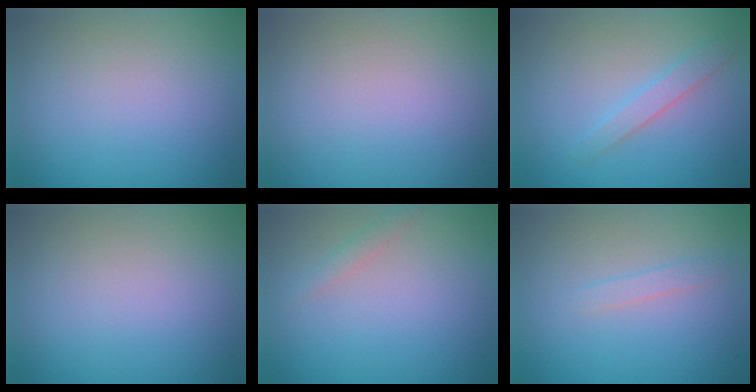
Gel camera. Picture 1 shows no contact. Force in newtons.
{"total": 0.0}
{"total": 1.6, "press": 1.6, "slide": 0.0}
{"total": 0.0}
{"total": 1.0, "press": 1.0, "slide": 0.1}
{"total": 0.9, "press": 0.8, "slide": 0.1}